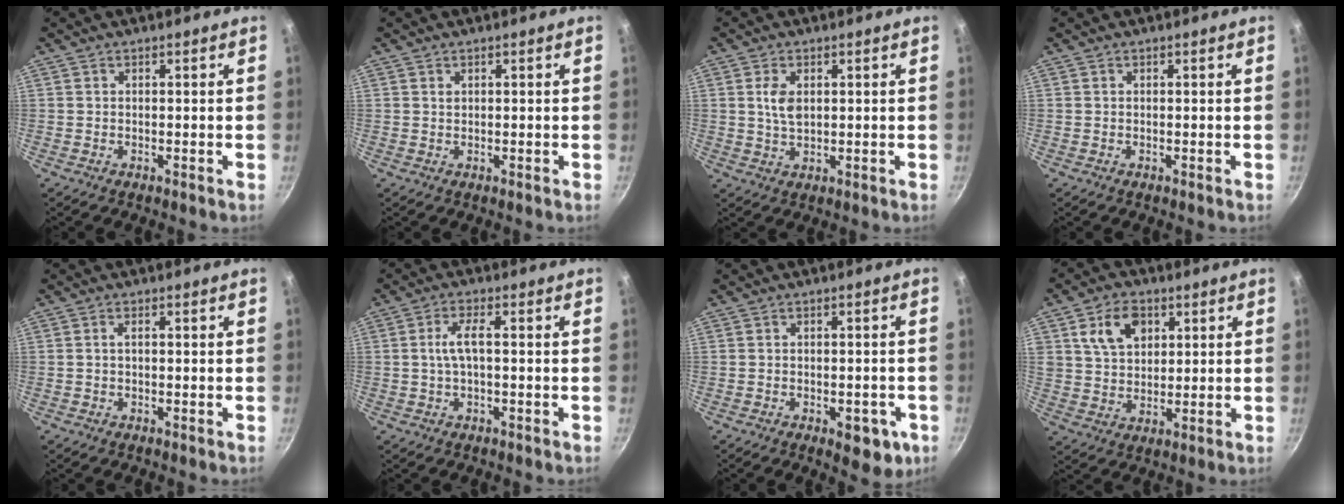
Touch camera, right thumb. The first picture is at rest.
{"total": 0.6, "force": [0.4, 0.4, 0.2], "torque": [-0.003, 0.000, 0.007]}
{"total": 4.4, "force": [1.1, 2.6, 3.3], "torque": [-0.059, -0.005, 0.022]}
{"total": 0.0}
{"total": 1.2, "force": [0.0, 0.6, 1.0], "torque": [-0.021, 0.006, -0.001]}
{"total": 4.5, "force": [0.0, 1.5, 4.3], "torque": [-0.095, 0.013, -0.003]}
{"total": 7.3, "force": [-2.9, 3.8, 5.5], "torque": [-0.040, 0.012, -0.030]}
{"total": 9.4, "force": [3.7, 6.7, 5.5], "torque": [-0.074, -0.005, 0.064]}